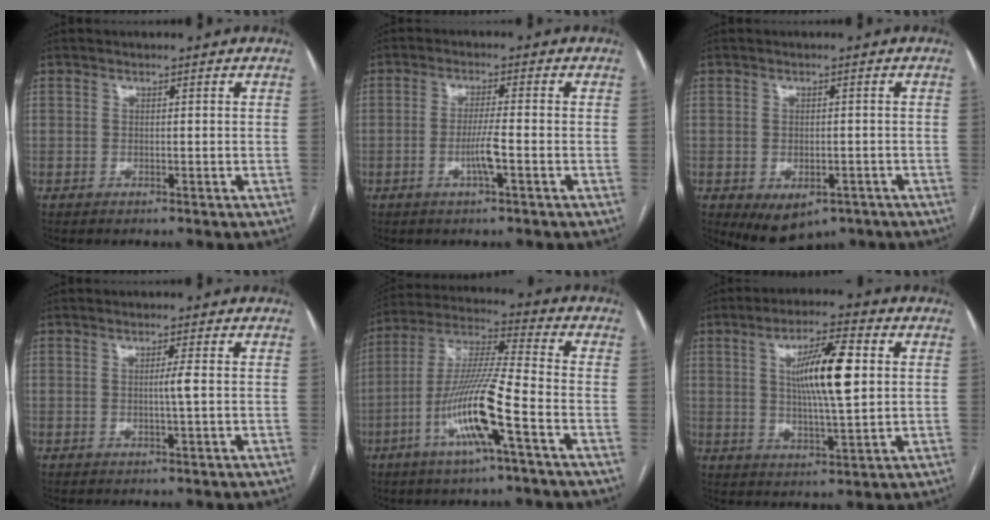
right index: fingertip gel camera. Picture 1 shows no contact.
{"total": 4.1, "force": [-1.5, -0.1, 3.9], "torque": [-0.074, -0.004, -0.029]}
{"total": 6.7, "force": [-3.8, 4.2, 3.5], "torque": [-0.050, -0.002, -0.045]}
{"total": 1.6, "force": [-0.1, -0.4, 1.6], "torque": [-0.028, -0.001, -0.002]}
{"total": 14.0, "force": [-5.5, 0.3, 12.9], "torque": [-0.260, -0.001, -0.107]}
{"total": 11.1, "force": [2.2, 1.7, 10.8], "torque": [-0.187, 0.005, 0.036]}